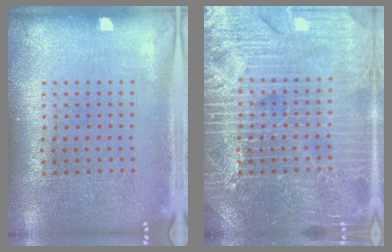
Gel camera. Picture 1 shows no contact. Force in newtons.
{"total": 5.4, "press": 5.3, "slide": 0.6}